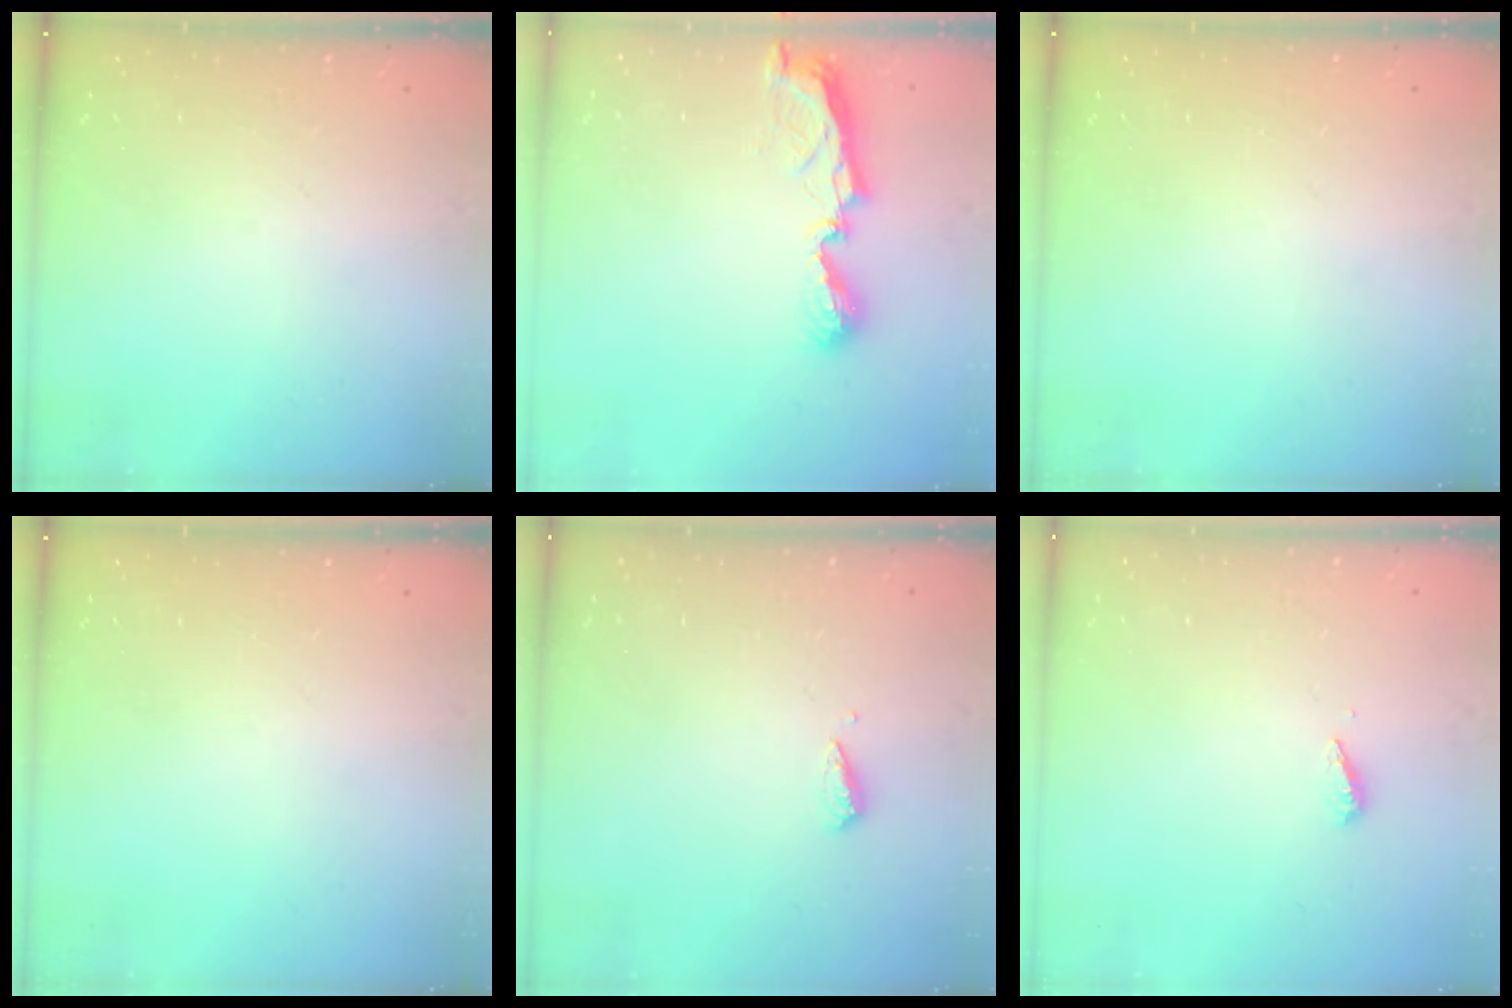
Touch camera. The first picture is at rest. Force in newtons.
{"total": 7.7, "press": 7.6, "slide": 0.7}
{"total": 0.0}
{"total": 0.0}
{"total": 3.1, "press": 3.1, "slide": 0.3}
{"total": 2.8, "press": 2.8, "slide": 0.2}